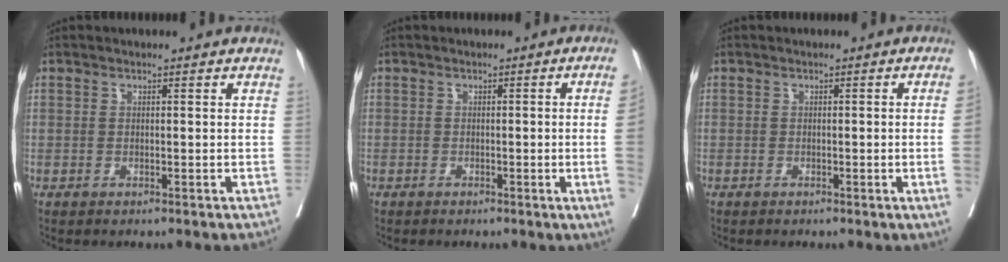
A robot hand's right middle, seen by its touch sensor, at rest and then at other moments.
{"total": 4.0, "force": [-0.6, -1.7, 3.6], "torque": [-0.044, -0.008, -0.009]}
{"total": 2.3, "force": [-0.4, -0.9, 2.1], "torque": [-0.027, -0.003, -0.003]}